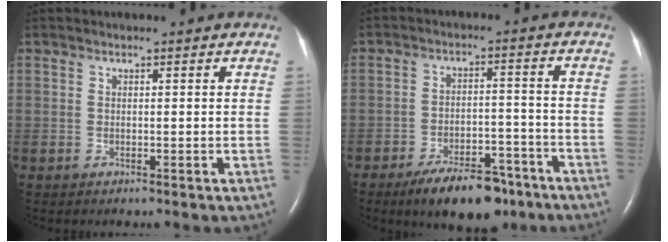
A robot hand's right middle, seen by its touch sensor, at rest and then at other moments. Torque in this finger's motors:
{"motor_torque": [1.10, -1.04, 0.18, 0.05]}